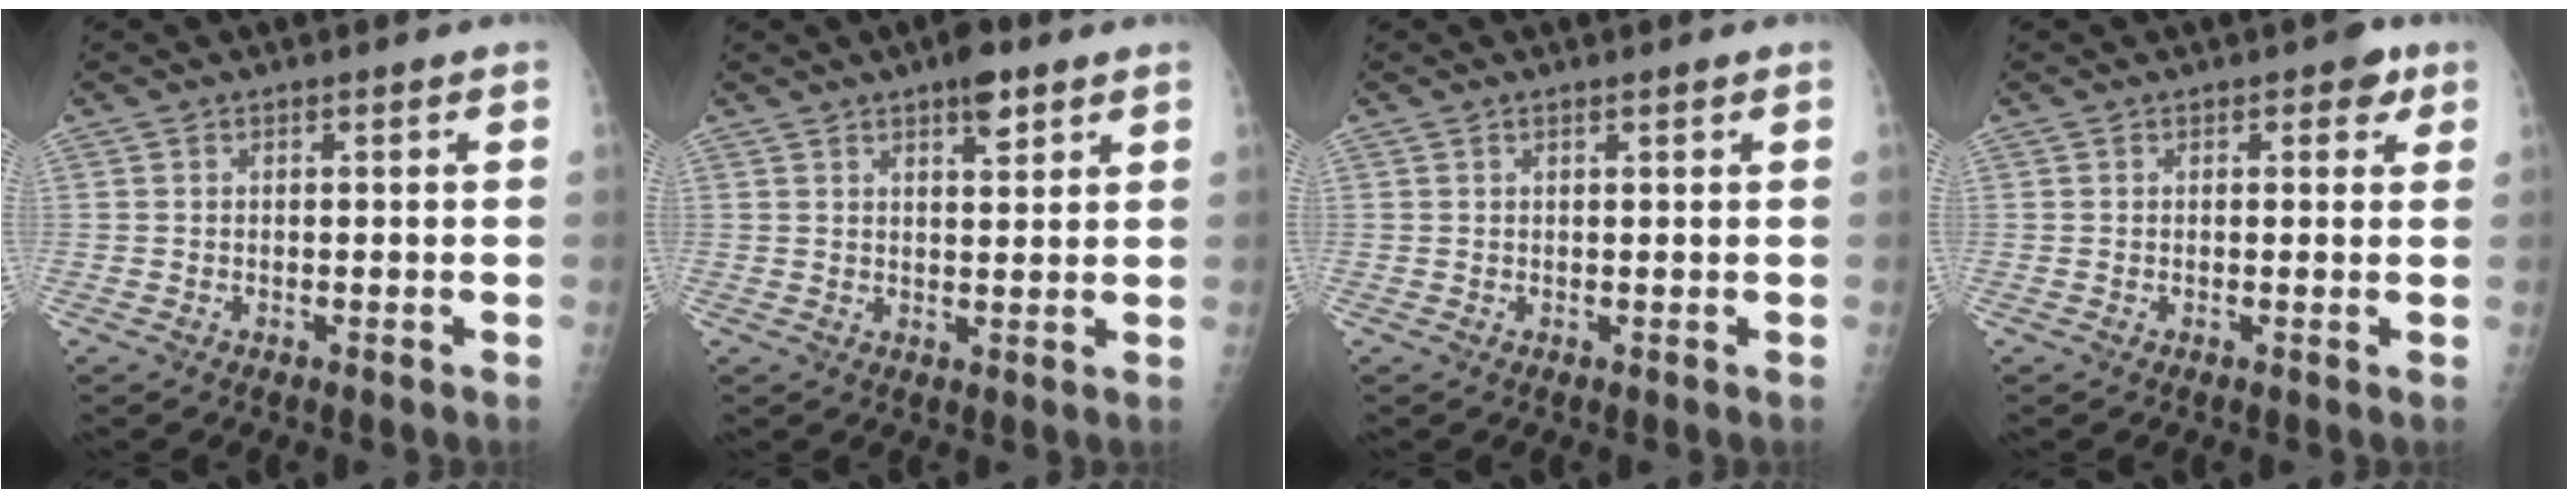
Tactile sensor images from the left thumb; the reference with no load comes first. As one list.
[{"total": 5.0, "force": [3.2, 1.8, 3.4], "torque": [-0.040, -0.015, 0.045]}, {"total": 0.8, "force": [0.6, 0.1, 0.5], "torque": [-0.007, -0.001, 0.010]}, {"total": 2.7, "force": [1.3, 1.6, 1.7], "torque": [0.000, 0.000, 0.010]}]